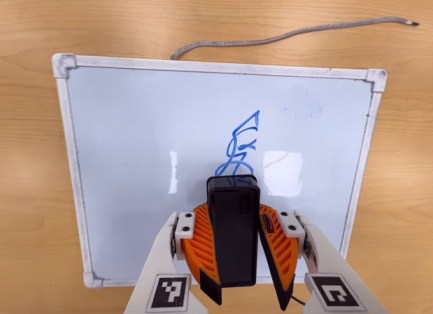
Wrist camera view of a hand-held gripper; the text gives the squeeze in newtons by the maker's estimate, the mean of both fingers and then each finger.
{"total": 10.6, "left": 10.8, "right": 10.4}